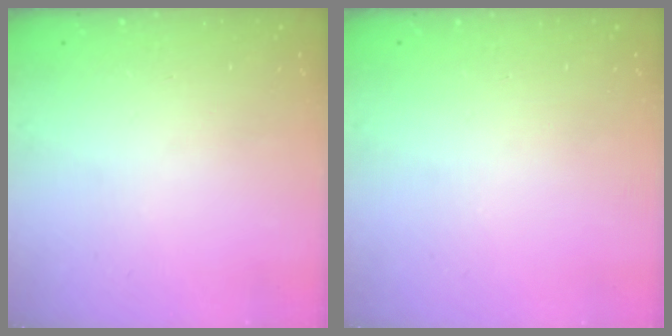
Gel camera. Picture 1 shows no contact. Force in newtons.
{"total": 0.0}